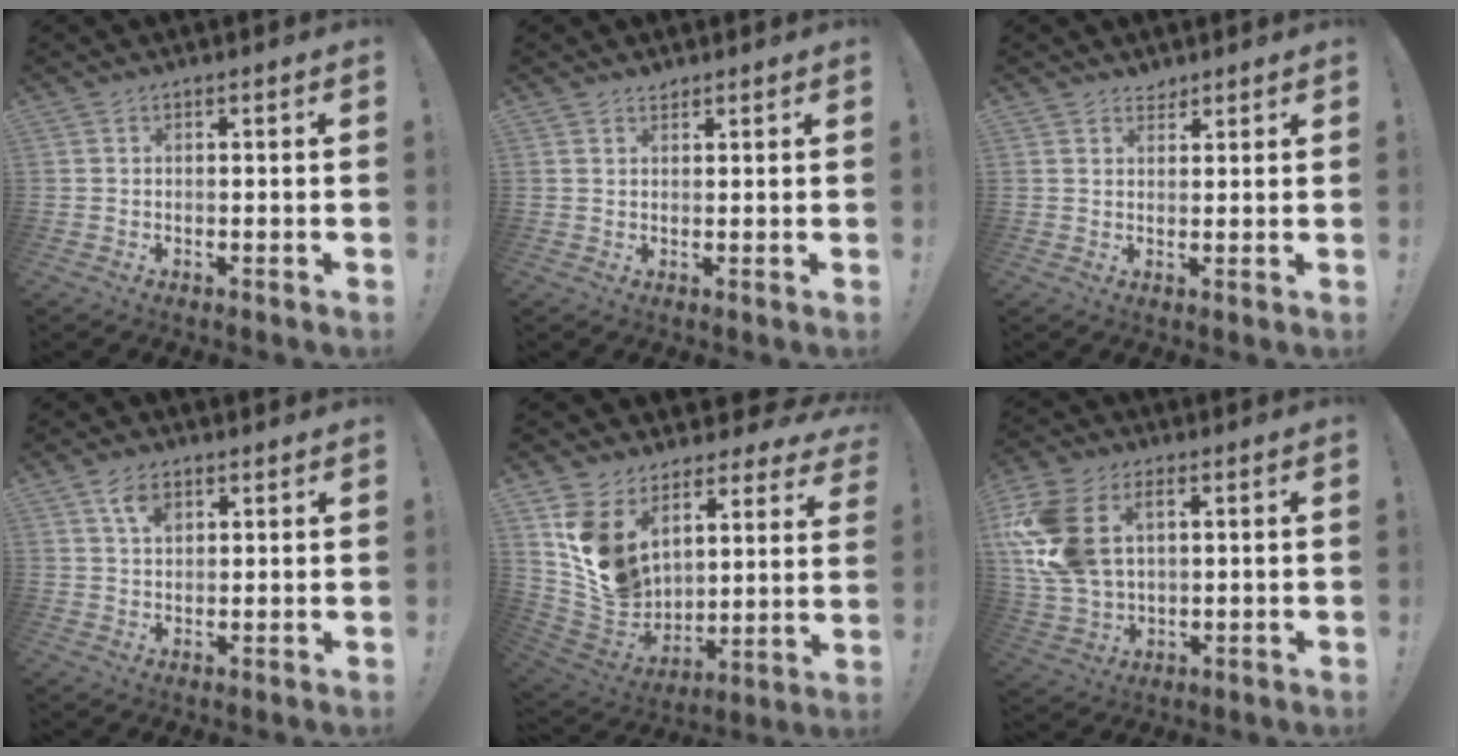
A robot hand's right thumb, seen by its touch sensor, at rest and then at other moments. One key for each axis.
{"total": 1.5, "fx": 1.3, "fy": 0.8, "fz": 0.3, "tx": 0.003, "ty": -0.009, "tz": 0.022}
{"total": 2.6, "fx": 2.1, "fy": 1.4, "fz": 0.3, "tx": 0.007, "ty": -0.017, "tz": 0.037}
{"total": 5.2, "fx": 2.9, "fy": 2.8, "fz": 3.3, "tx": -0.057, "ty": -0.008, "tz": 0.051}
{"total": 14.2, "fx": 4.8, "fy": 10.5, "fz": 8.3, "tx": -0.149, "ty": -0.041, "tz": 0.091}
{"total": 16.7, "fx": 4.7, "fy": 11.3, "fz": 11.3, "tx": -0.238, "ty": -0.016, "tz": 0.088}